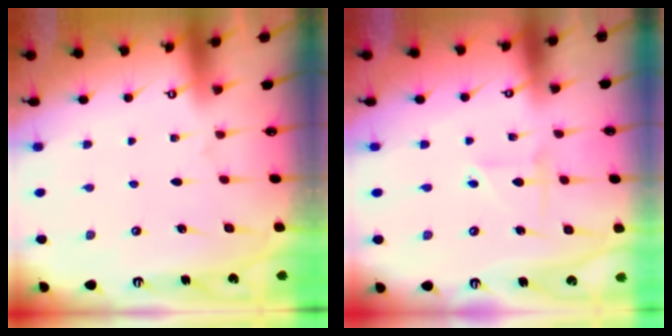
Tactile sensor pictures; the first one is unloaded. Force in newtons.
{"total": 2.5, "press": 2.3, "slide": 0.8}